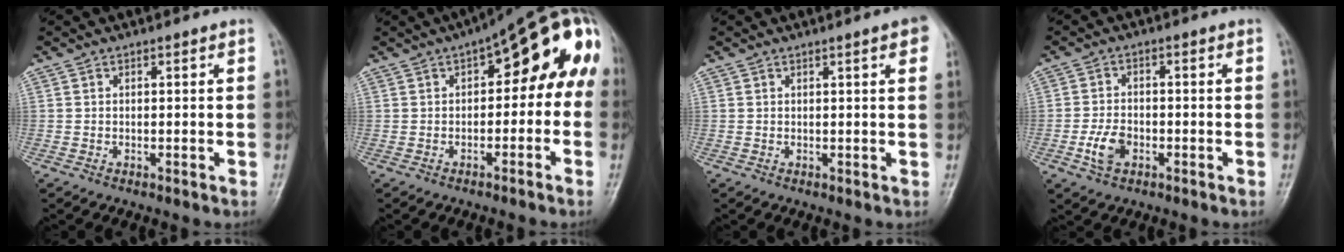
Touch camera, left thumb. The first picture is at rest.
{"total": 15.6, "force": [1.3, 7.7, 13.6], "torque": [-0.140, 0.046, 0.003]}
{"total": 3.6, "force": [1.6, 0.7, 3.2], "torque": [-0.029, 0.002, 0.014]}
{"total": 5.2, "force": [-2.0, 3.4, 3.3], "torque": [-0.060, 0.010, -0.040]}